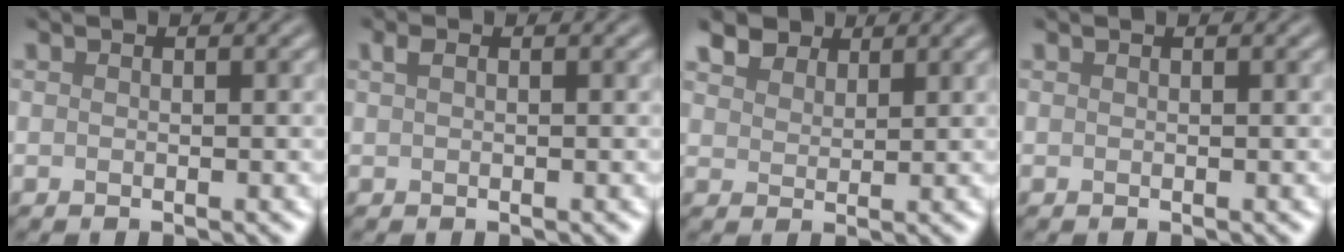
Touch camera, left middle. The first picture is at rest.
{"total": 0.9, "force": [0.4, 0.5, 0.7], "torque": [-0.017, 0.003, 0.007]}
{"total": 4.5, "force": [3.5, 2.3, 1.7], "torque": [-0.051, 0.001, 0.063]}
{"total": 0.0}